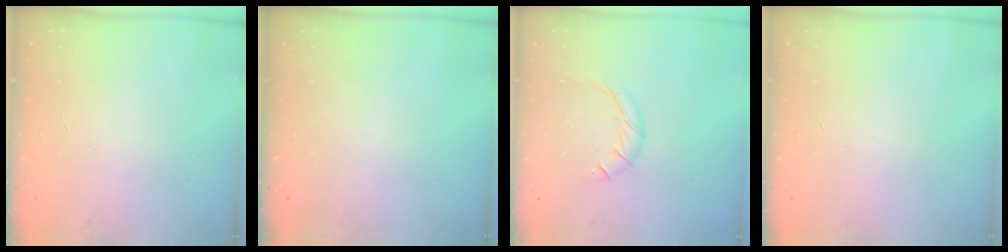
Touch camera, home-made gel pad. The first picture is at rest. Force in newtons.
{"total": 0.0}
{"total": 8.6, "press": 8.4, "slide": 1.4}
{"total": 0.0}